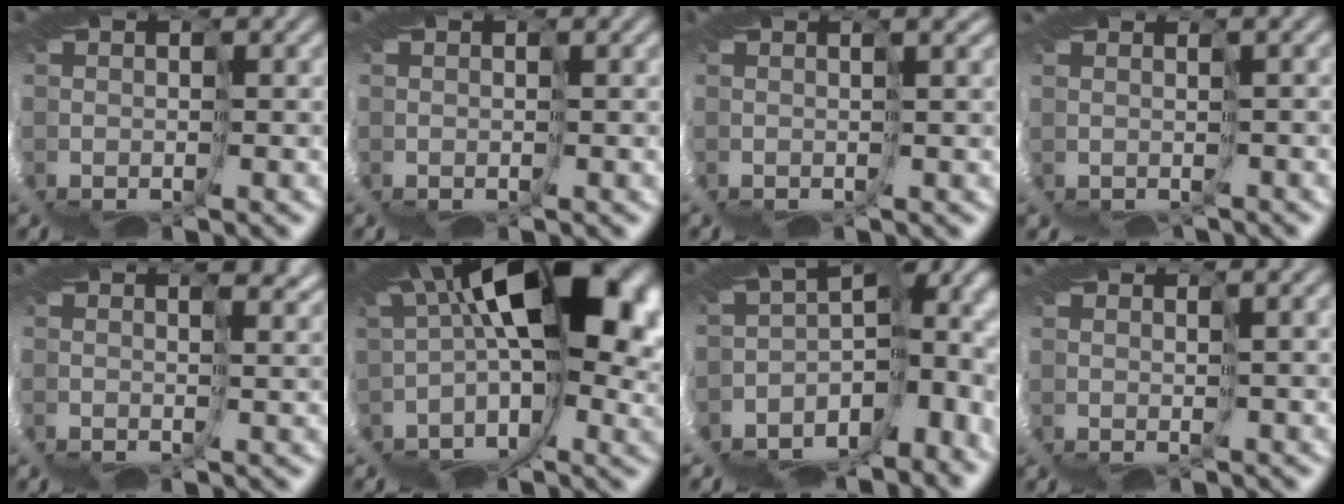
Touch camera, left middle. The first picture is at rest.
{"total": 0.0}
{"total": 3.1, "force": [-0.1, -2.6, -1.7], "torque": [0.024, -0.004, 0.010]}
{"total": 2.5, "force": [-1.8, -0.9, -1.5], "torque": [0.017, -0.019, -0.004]}
{"total": 2.5, "force": [1.9, -0.2, 1.6], "torque": [-0.026, -0.001, 0.041]}
{"total": 8.9, "force": [1.3, 1.7, 8.7], "torque": [-0.135, 0.014, 0.023]}
{"total": 5.5, "force": [-3.2, 2.0, 4.1], "torque": [-0.081, -0.024, -0.025]}
{"total": 2.5, "force": [1.6, -1.9, -0.6], "torque": [0.014, -0.004, 0.035]}